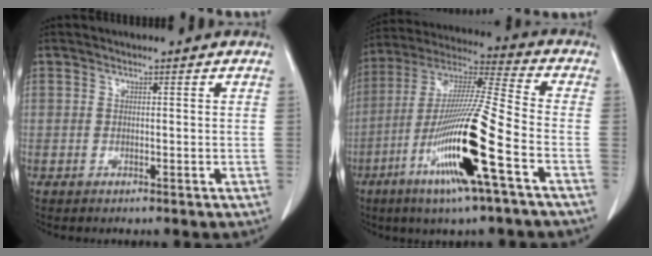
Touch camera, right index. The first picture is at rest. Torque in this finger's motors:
{"motor_torque": [2.14, 0.00, 1.05, 0.21]}